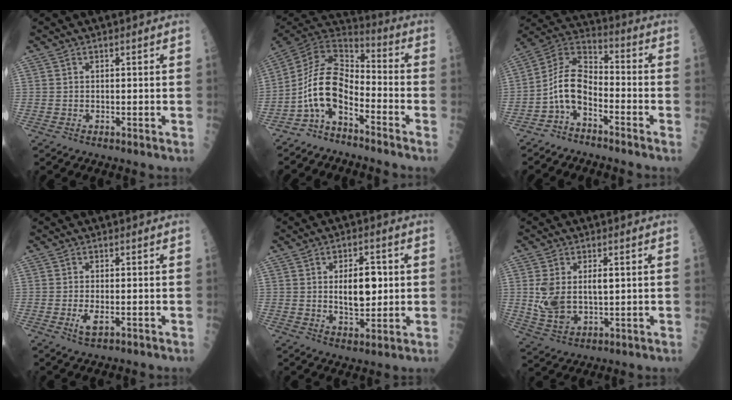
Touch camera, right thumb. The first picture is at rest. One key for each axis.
{"total": 12.2, "fx": -5.7, "fy": 6.0, "fz": 8.9, "tx": -0.149, "ty": 0.083, "tz": -0.115}
{"total": 9.9, "fx": -4.2, "fy": 5.4, "fz": 7.1, "tx": -0.127, "ty": 0.070, "tz": -0.091}
{"total": 2.8, "fx": -0.8, "fy": 1.1, "fz": 2.5, "tx": -0.047, "ty": -0.003, "tz": -0.014}
{"total": 8.8, "fx": 0.9, "fy": 4.6, "fz": 7.4, "tx": -0.087, "ty": -0.004, "tz": 0.020}
{"total": 9.5, "fx": 1.1, "fy": 5.9, "fz": 7.4, "tx": -0.138, "ty": -0.006, "tz": 0.034}